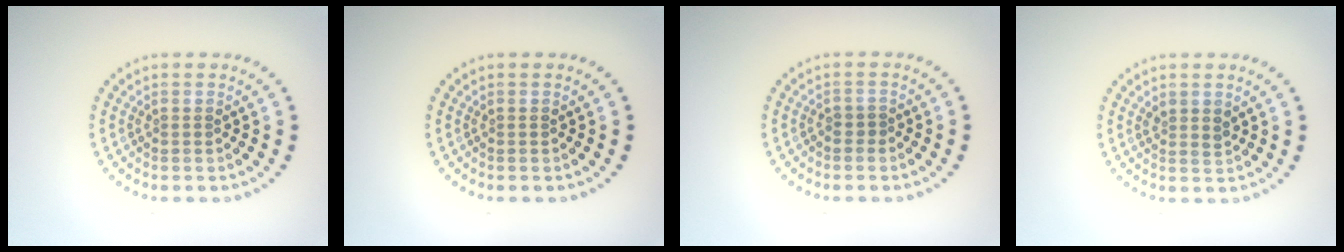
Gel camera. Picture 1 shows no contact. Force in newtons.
{"total": 0.0}
{"total": 0.7, "press": 0.4, "slide": 0.6}
{"total": 1.2, "press": 1.0, "slide": 0.6}